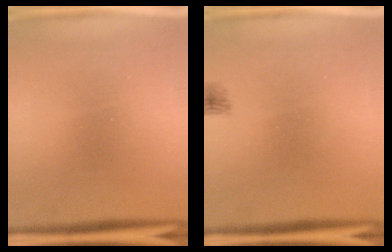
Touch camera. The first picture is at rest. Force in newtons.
{"total": 1.6}